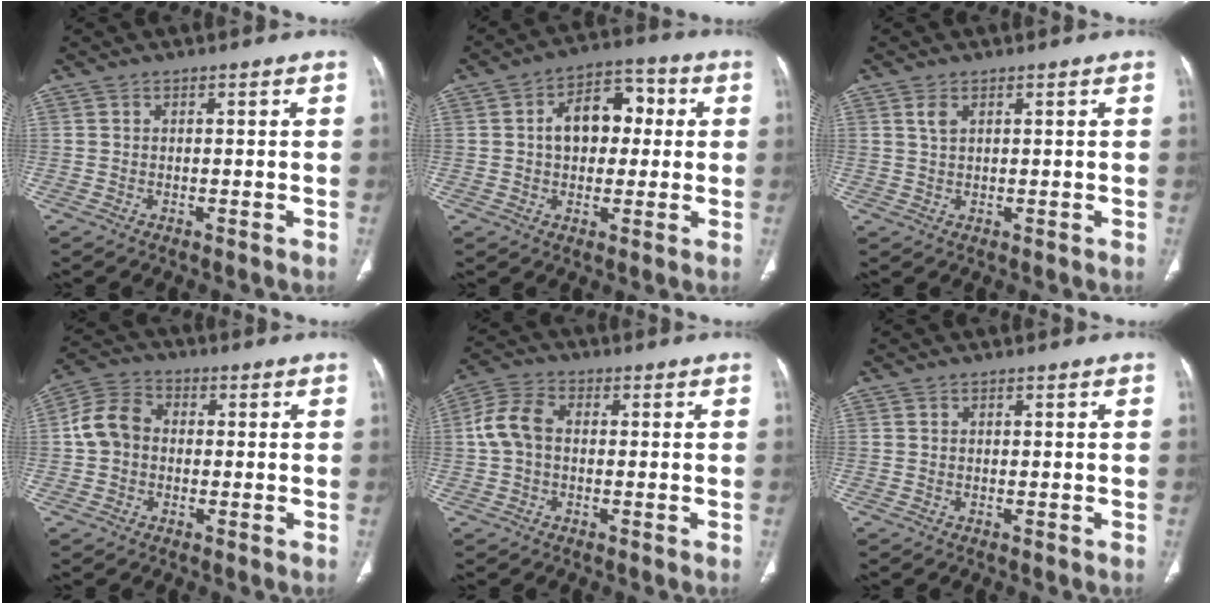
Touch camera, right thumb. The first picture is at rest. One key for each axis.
{"total": 11.0, "fx": 1.2, "fy": 7.6, "fz": 7.9, "tx": -0.086, "ty": 0.029, "tz": 0.014}
{"total": 1.8, "fx": 0.9, "fy": 0.9, "fz": 1.3, "tx": -0.027, "ty": 0.003, "tz": 0.024}
{"total": 7.4, "fx": -0.2, "fy": 6.0, "fz": 4.3, "tx": -0.072, "ty": 0.024, "tz": -0.016}
{"total": 6.7, "fx": 0.0, "fy": 4.6, "fz": 4.8, "tx": -0.099, "ty": 0.021, "tz": -0.008}
{"total": 0.0}